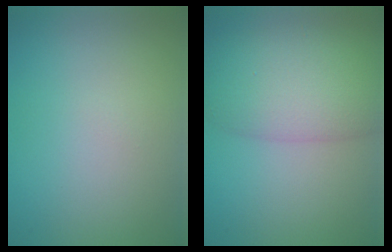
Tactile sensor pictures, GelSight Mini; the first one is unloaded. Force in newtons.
{"total": 7.9, "press": 7.9, "slide": 0.2}